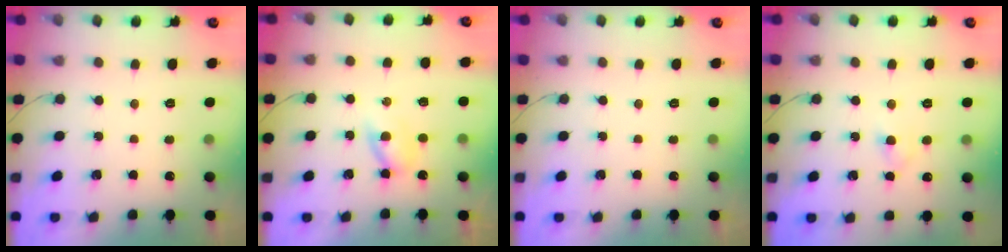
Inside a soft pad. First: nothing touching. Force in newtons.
{"total": 2.7, "press": 2.5, "slide": 1.1}
{"total": 0.0}
{"total": 3.2, "press": 3.1, "slide": 0.7}